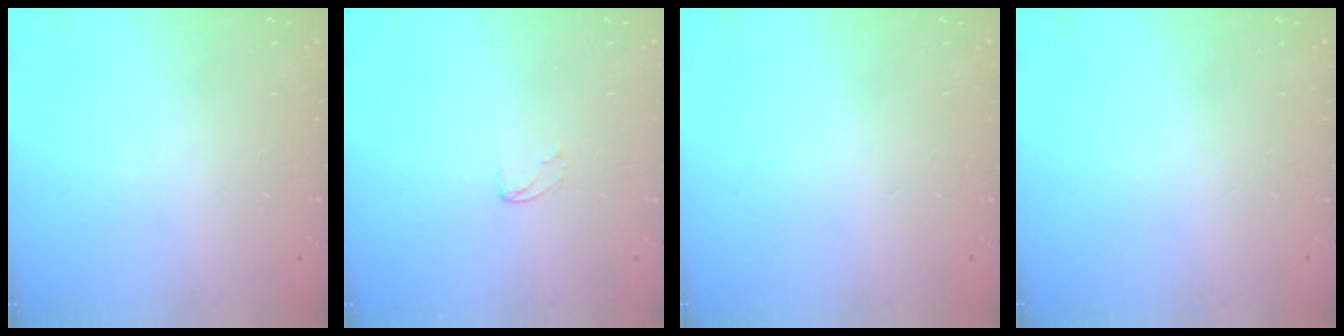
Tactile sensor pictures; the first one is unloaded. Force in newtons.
{"total": 2.4, "press": 2.4, "slide": 0.2}
{"total": 0.0}
{"total": 0.0}